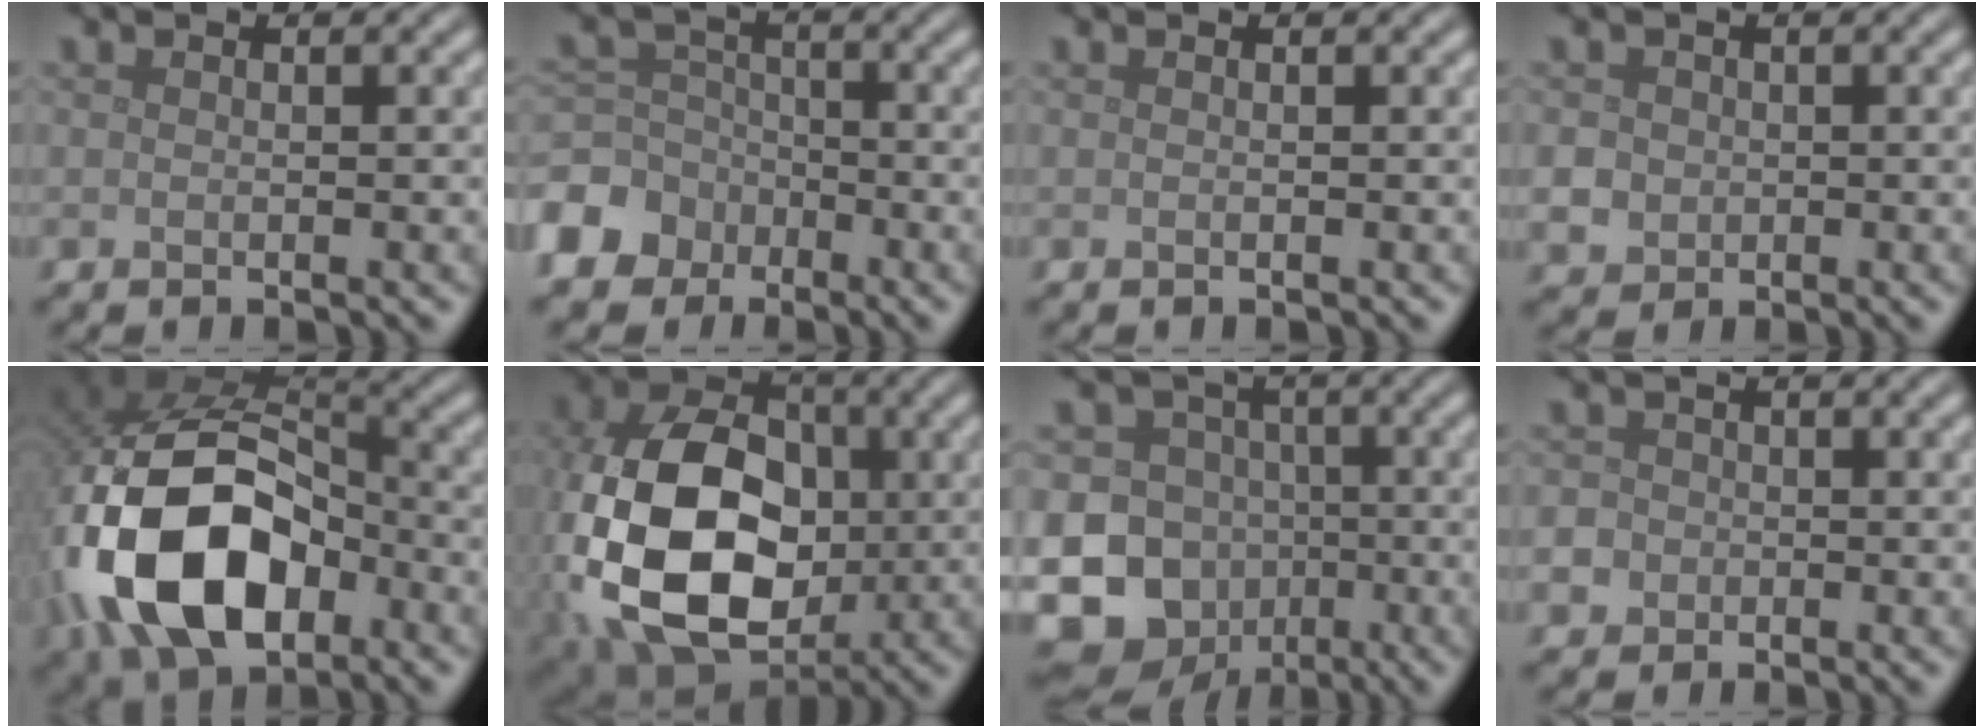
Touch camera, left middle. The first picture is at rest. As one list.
[{"total": 6.5, "force": [-3.9, 4.9, 1.6], "torque": [-0.025, -0.003, -0.091]}, {"total": 0.0}, {"total": 3.6, "force": [-0.5, 3.4, 1.1], "torque": [-0.019, 0.000, -0.012]}, {"total": 16.0, "force": [-4.5, 10.0, 11.6], "torque": [-0.249, -0.018, -0.086]}, {"total": 16.2, "force": [-1.9, 11.4, 11.4], "torque": [-0.251, -0.017, -0.041]}, {"total": 15.7, "force": [-5.6, 13.8, 4.9], "torque": [-0.128, -0.036, -0.110]}, {"total": 6.1, "force": [-2.1, 5.5, 1.6], "torque": [-0.041, -0.008, -0.064]}]